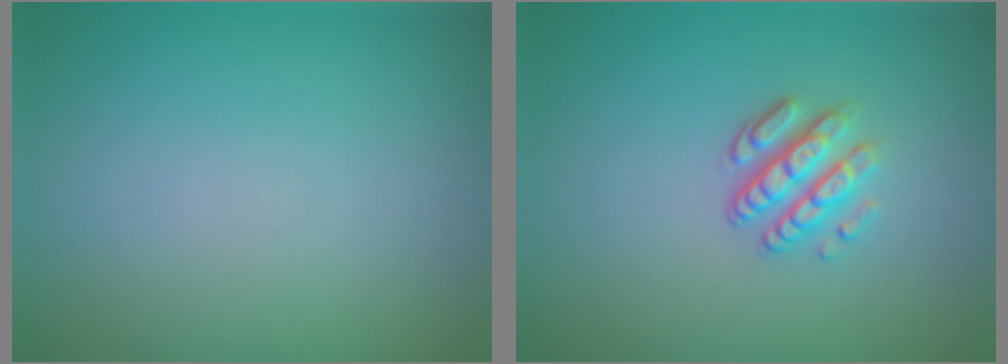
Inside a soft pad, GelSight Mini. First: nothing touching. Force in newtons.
{"total": 3.1, "press": 2.3, "slide": 2.0}